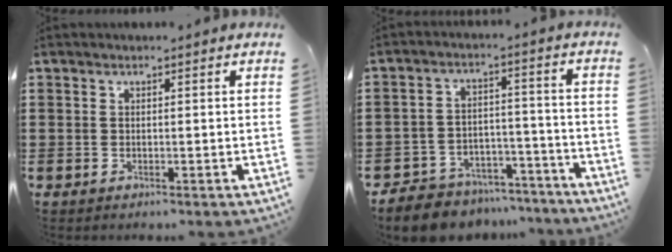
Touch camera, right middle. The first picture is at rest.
{"total": 7.5, "force": [-7.2, 2.0, 0.9], "torque": [-0.018, 0.025, -0.139]}